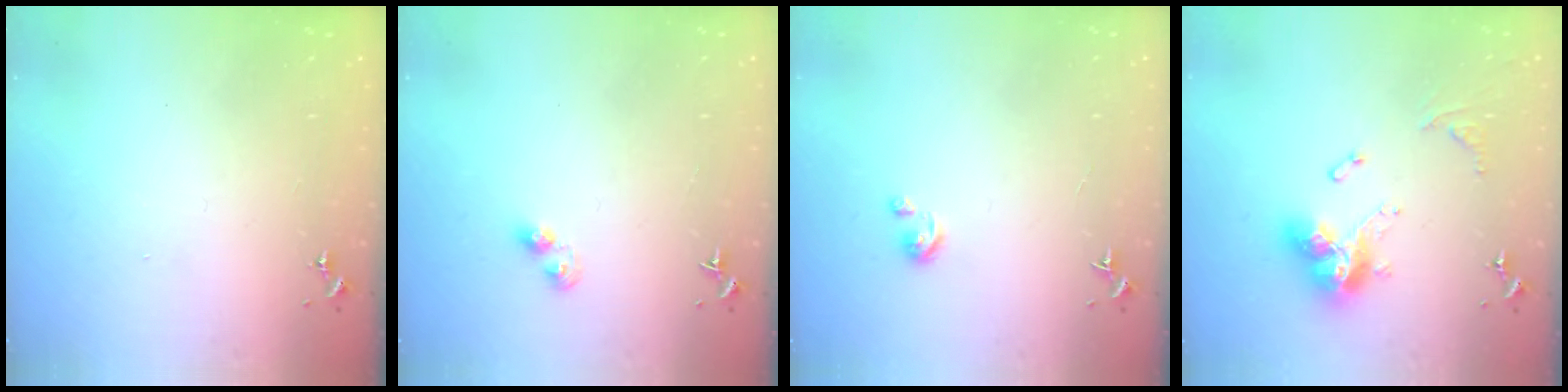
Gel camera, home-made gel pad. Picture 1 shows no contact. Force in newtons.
{"total": 3.9, "press": 3.9, "slide": 0.1}
{"total": 2.7, "press": 2.6, "slide": 0.3}
{"total": 14.6, "press": 14.6, "slide": 1.1}